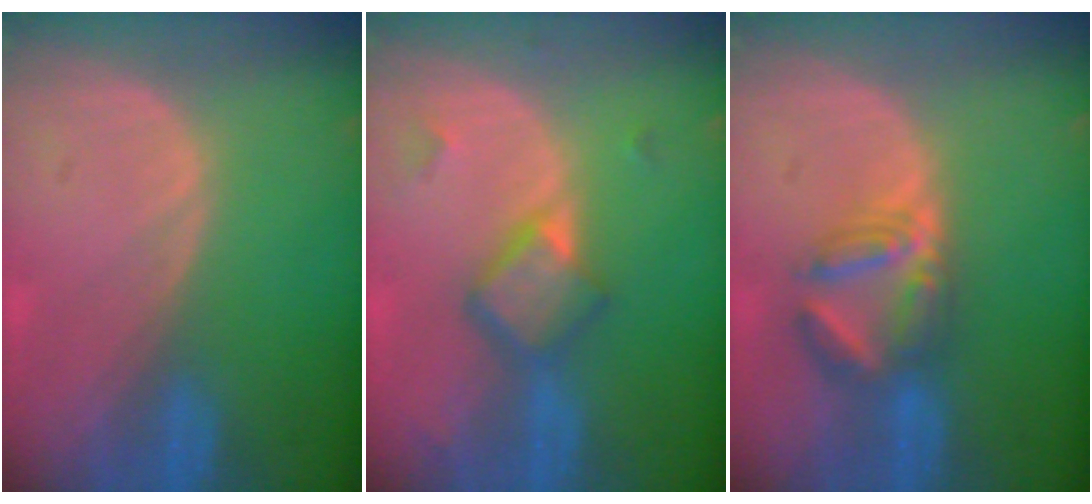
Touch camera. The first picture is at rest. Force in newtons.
{"total": 5.8, "press": 5.0, "slide": 3.0}
{"total": 5.9, "press": 5.8, "slide": 0.9}